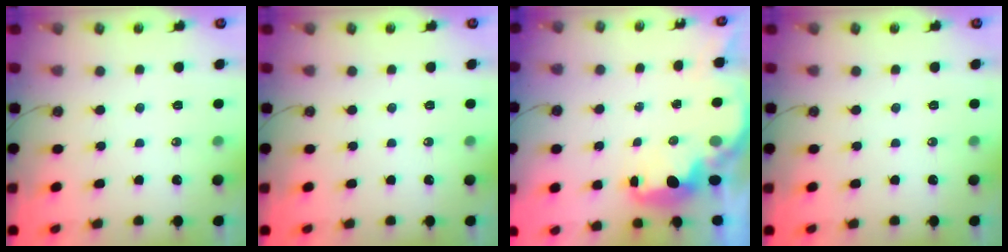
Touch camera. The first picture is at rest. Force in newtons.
{"total": 0.0}
{"total": 3.6, "press": 3.6, "slide": 0.4}
{"total": 0.0}